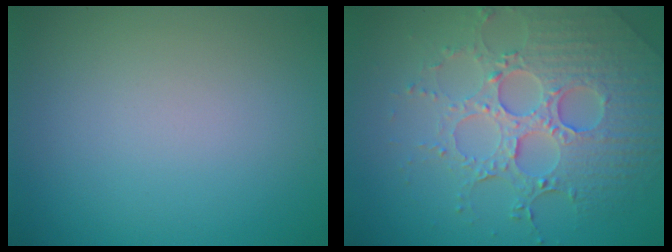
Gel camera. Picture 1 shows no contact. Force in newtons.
{"total": 6.6, "press": 5.3, "slide": 4.0}